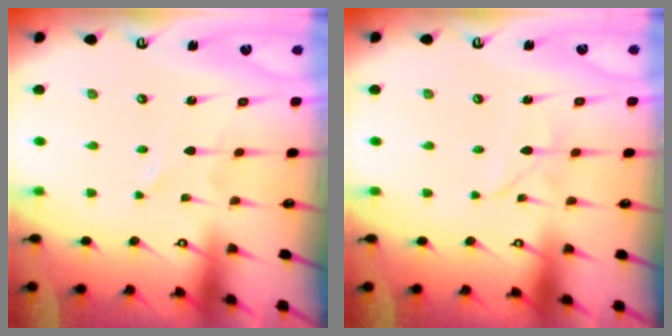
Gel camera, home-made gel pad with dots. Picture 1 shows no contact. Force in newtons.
{"total": 2.2, "press": 2.2, "slide": 0.2}